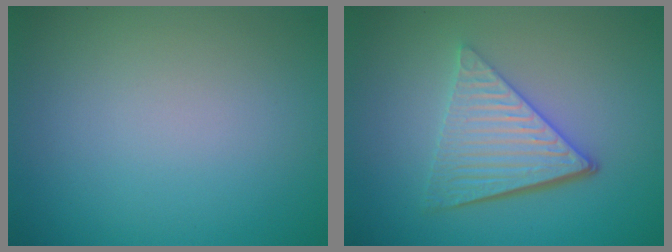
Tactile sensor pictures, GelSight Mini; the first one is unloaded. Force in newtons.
{"total": 5.4, "press": 3.8, "slide": 3.8}